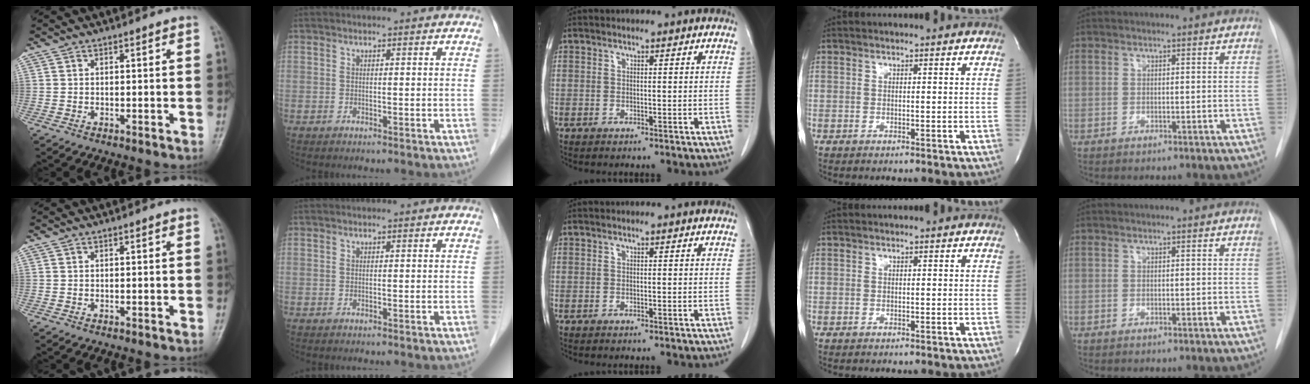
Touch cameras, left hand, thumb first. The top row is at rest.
{}